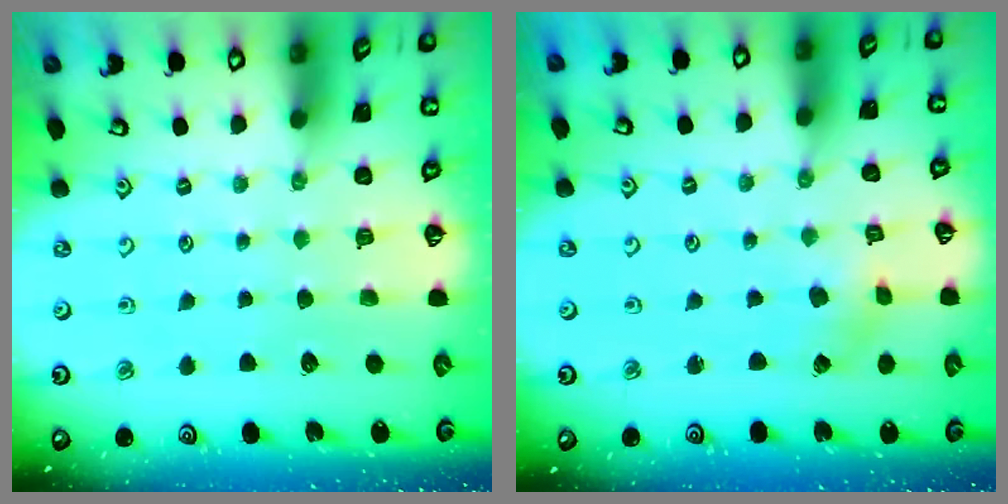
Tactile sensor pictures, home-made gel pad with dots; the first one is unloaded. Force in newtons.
{"total": 0.0}